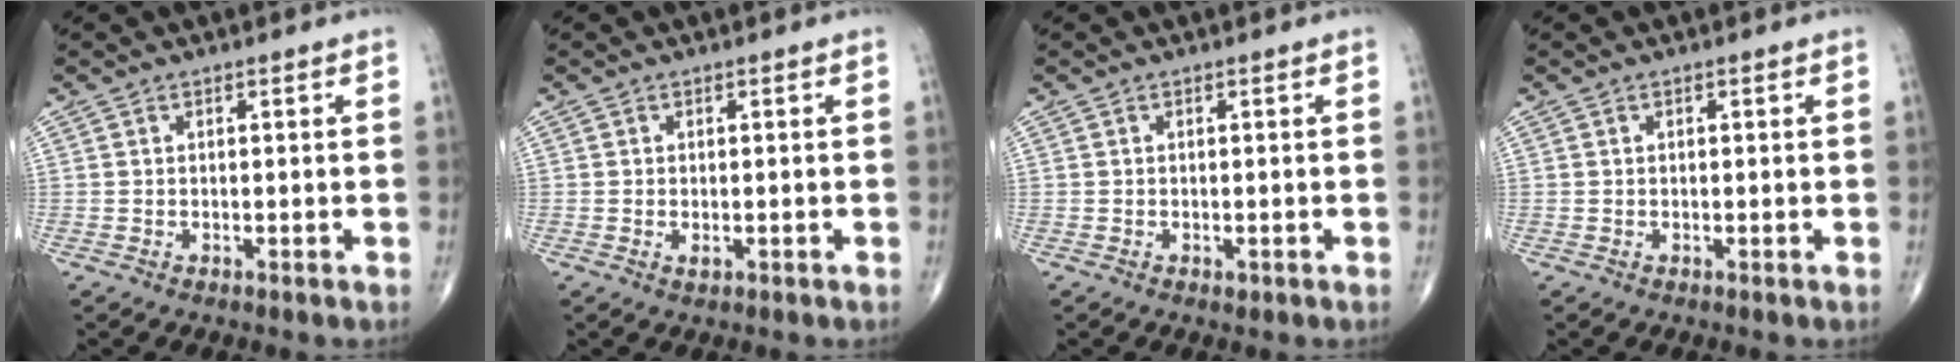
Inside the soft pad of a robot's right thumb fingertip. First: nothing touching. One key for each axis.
{"total": 1.0, "fx": -0.2, "fy": 0.5, "fz": 0.8, "tx": -0.012, "ty": -0.002, "tz": -0.002}
{"total": 0.6, "fx": -0.2, "fy": 0.4, "fz": 0.4, "tx": -0.003, "ty": -0.001, "tz": -0.002}
{"total": 0.0}